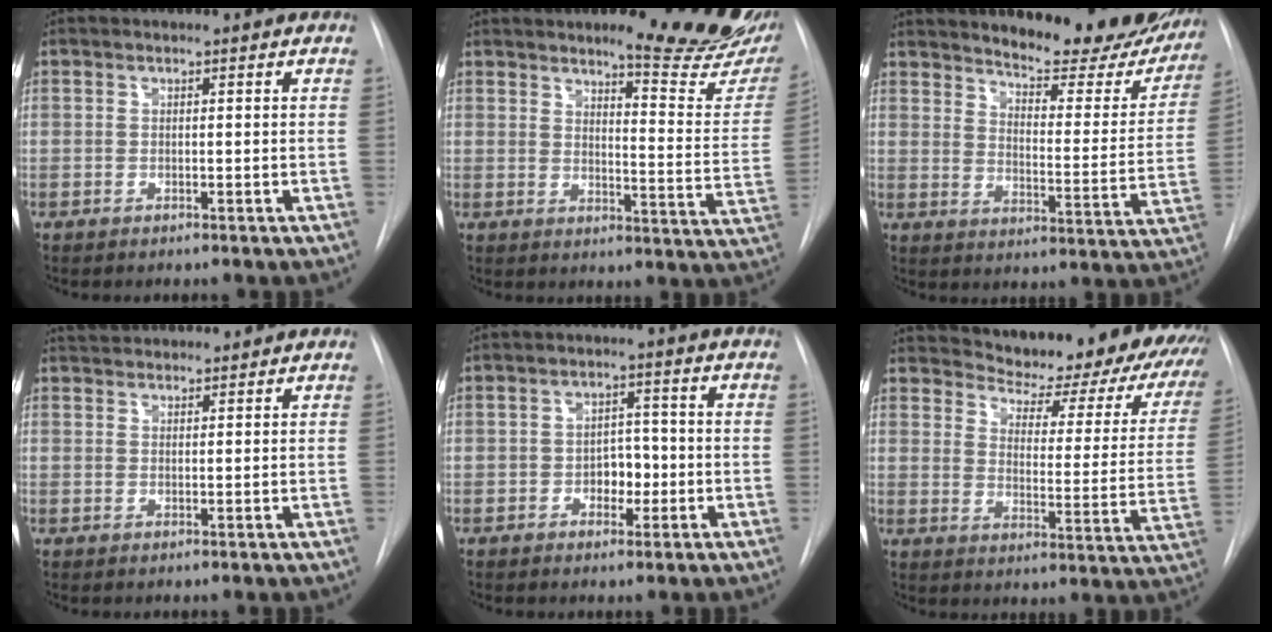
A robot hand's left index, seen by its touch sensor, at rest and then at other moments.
{"total": 15.6, "force": [13.2, 2.0, 8.0], "torque": [-0.086, -0.075, 0.149]}
{"total": 21.0, "force": [18.5, 5.1, 8.4], "torque": [-0.104, -0.052, 0.228]}
{"total": 8.8, "force": [8.4, 1.4, 2.2], "torque": [-0.043, 0.026, 0.136]}
{"total": 4.0, "force": [-1.1, 2.7, 2.8], "torque": [-0.035, 0.008, -0.014]}
{"total": 25.9, "force": [23.7, 6.1, 8.7], "torque": [-0.127, -0.096, 0.273]}